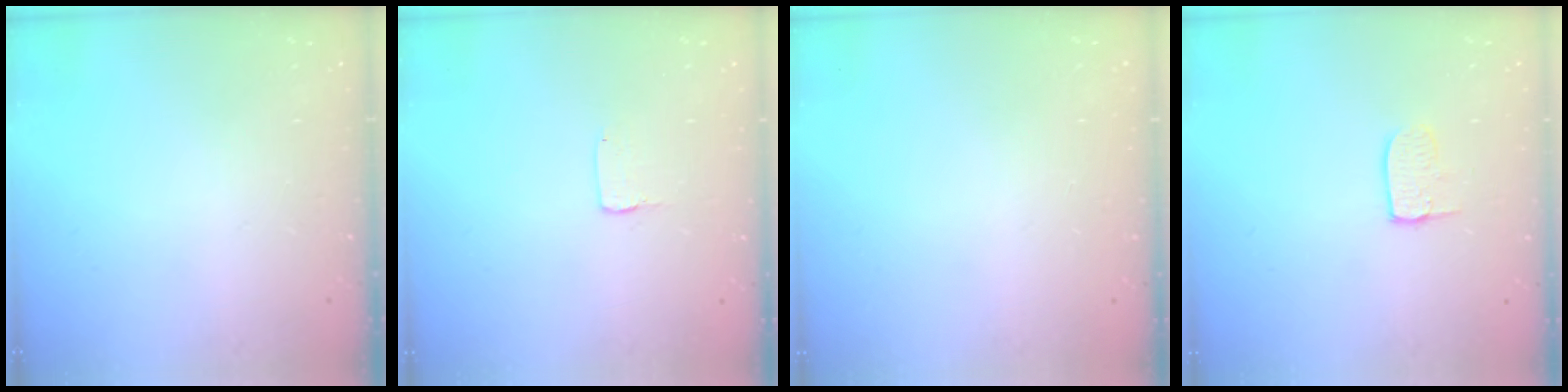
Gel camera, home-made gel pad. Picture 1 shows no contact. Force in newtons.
{"total": 1.0, "press": 1.0, "slide": 0.1}
{"total": 0.0}
{"total": 6.5, "press": 6.5, "slide": 0.6}